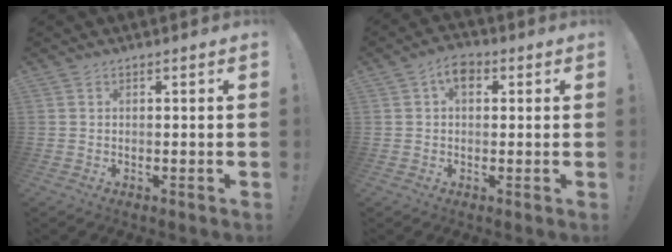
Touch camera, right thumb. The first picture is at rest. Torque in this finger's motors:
{"motor_torque": [0.82, 0.97, 0.50, -0.08, 0.01]}